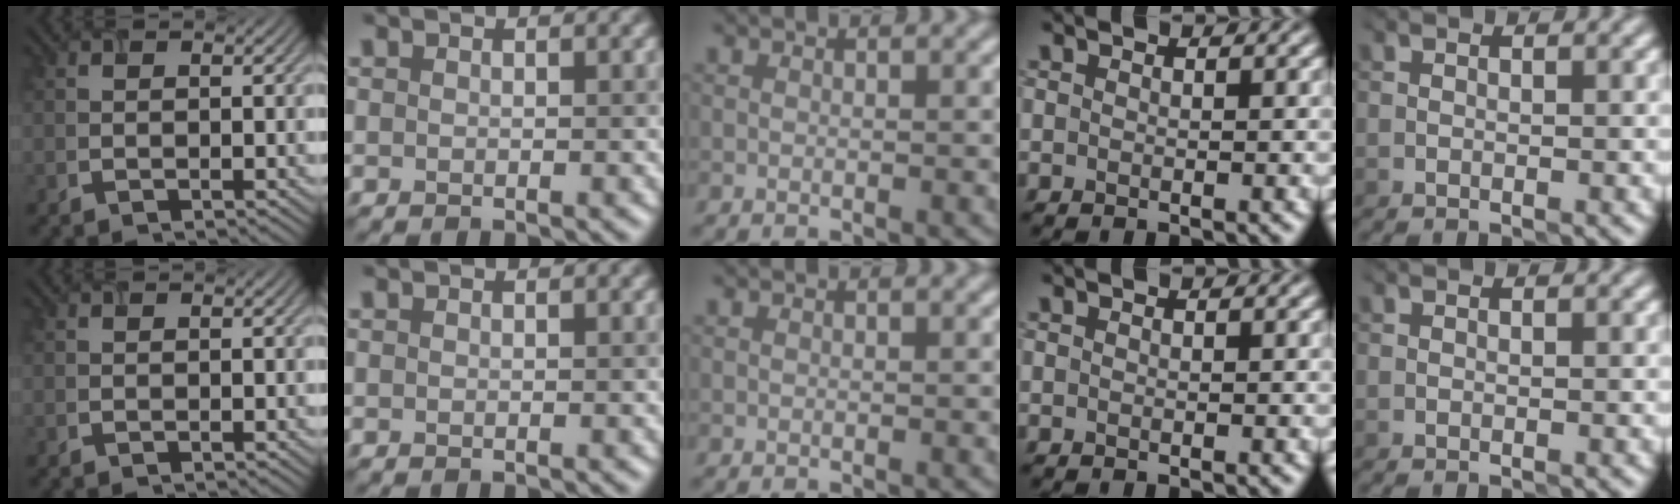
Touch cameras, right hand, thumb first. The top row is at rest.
{}